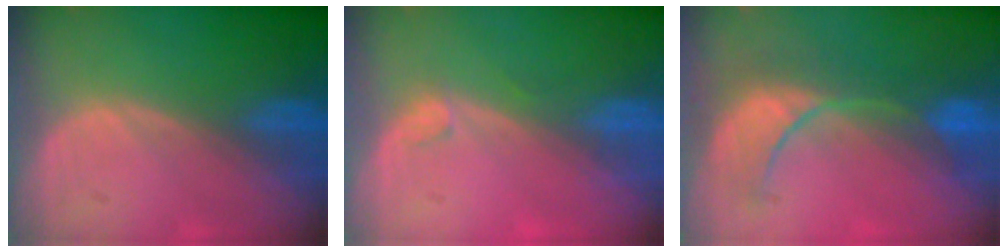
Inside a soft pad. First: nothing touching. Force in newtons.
{"total": 1.3, "press": 1.1, "slide": 0.5}
{"total": 8.3, "press": 8.3, "slide": 0.1}